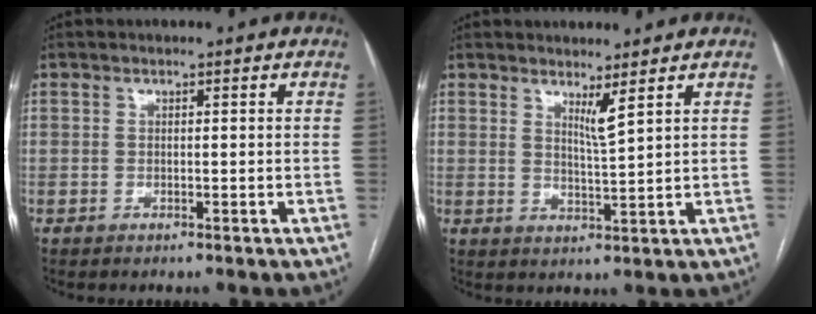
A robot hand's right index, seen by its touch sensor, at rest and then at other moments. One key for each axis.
{"total": 2.7, "fx": 1.9, "fy": -0.6, "fz": 1.9, "tx": -0.036, "ty": -0.018, "tz": 0.039}